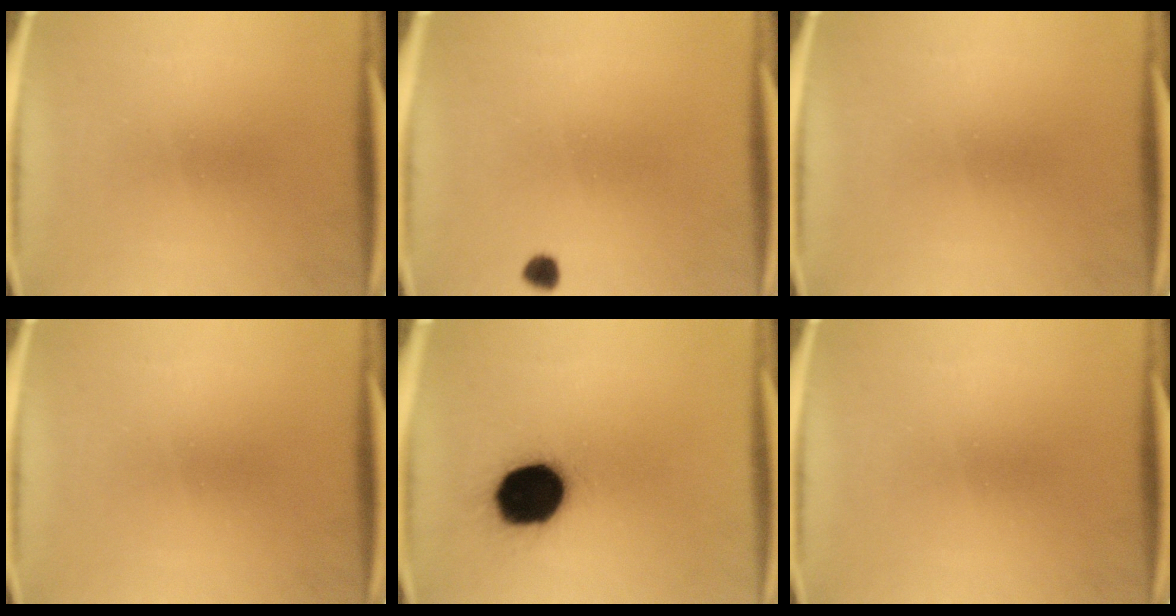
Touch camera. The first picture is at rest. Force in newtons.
{"total": 1.7}
{"total": 0.0}
{"total": 0.0}
{"total": 19.8}
{"total": 0.0}